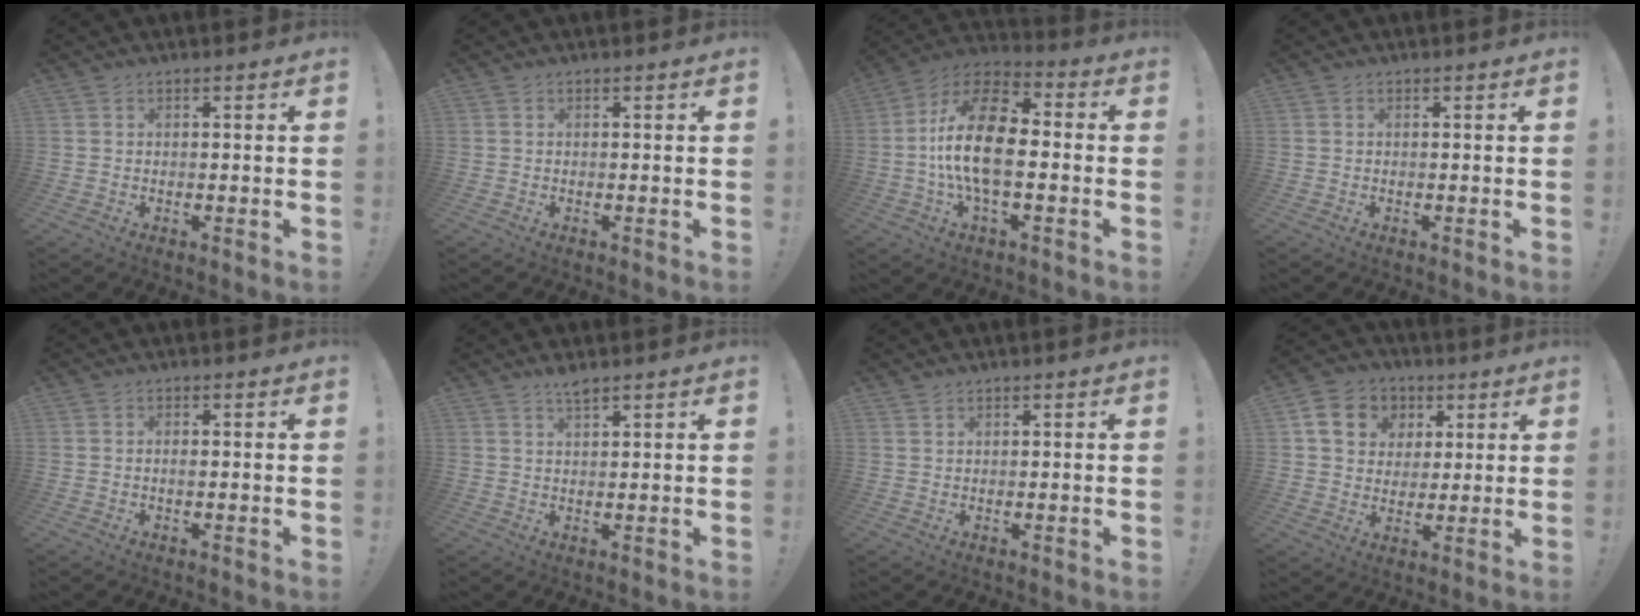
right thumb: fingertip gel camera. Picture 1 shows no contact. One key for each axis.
{"total": 0.0}
{"total": 18.5, "fx": -1.3, "fy": 9.1, "fz": 16.0, "tx": -0.300, "ty": 0.017, "tz": -0.023}
{"total": 0.0}
{"total": 0.9, "fx": -0.1, "fy": 0.2, "fz": 0.9, "tx": -0.016, "ty": 0.002, "tz": -0.002}
{"total": 2.6, "fx": 2.2, "fy": 0.2, "fz": 1.3, "tx": -0.028, "ty": -0.009, "tz": 0.039}
{"total": 0.6, "fx": 0.5, "fy": 0.2, "fz": 0.3, "tx": -0.004, "ty": -0.001, "tz": 0.010}
{"total": 12.6, "fx": 4.4, "fy": 10.6, "fz": 5.1, "tx": -0.065, "ty": -0.013, "tz": 0.091}